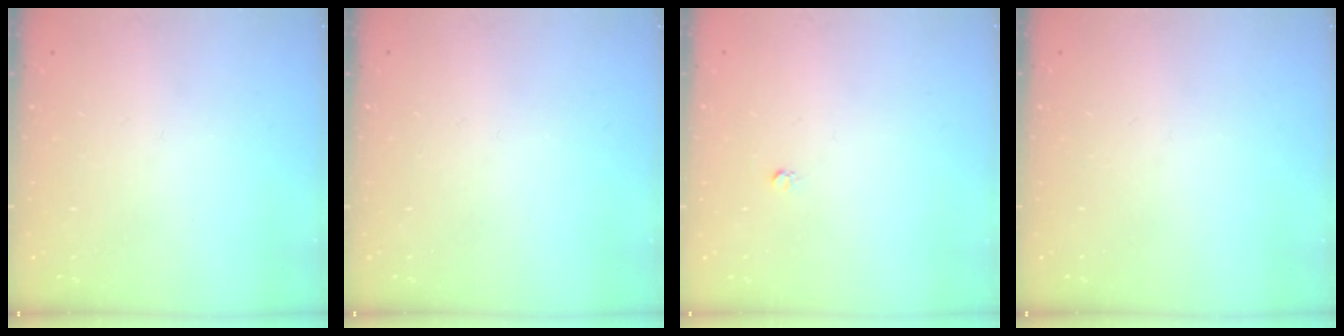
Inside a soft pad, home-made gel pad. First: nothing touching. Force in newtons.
{"total": 0.0}
{"total": 2.5, "press": 2.5, "slide": 0.2}
{"total": 0.0}